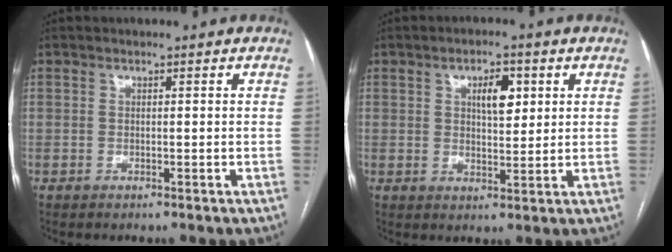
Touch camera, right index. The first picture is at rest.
{"total": 5.0, "force": [1.8, 2.1, 4.2], "torque": [-0.067, 0.005, 0.031]}